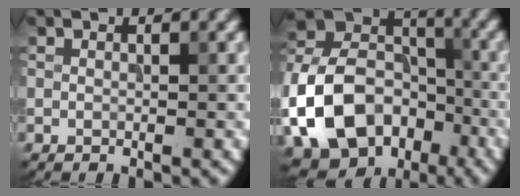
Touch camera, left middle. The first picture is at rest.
{"total": 13.6, "force": [-5.1, 9.9, 7.7], "torque": [-0.168, -0.011, -0.095]}